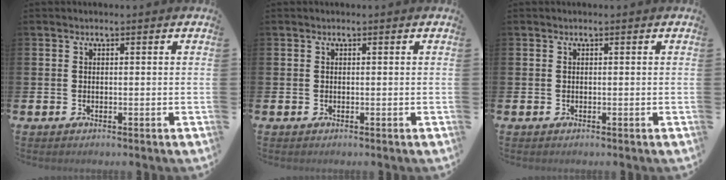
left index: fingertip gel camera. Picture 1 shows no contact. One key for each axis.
{"total": 0.0}
{"total": 0.0}